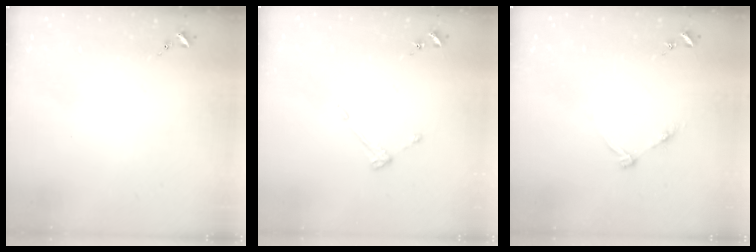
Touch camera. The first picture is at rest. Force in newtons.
{"total": 4.7, "press": 4.7, "slide": 0.6}
{"total": 4.6, "press": 4.6, "slide": 0.5}